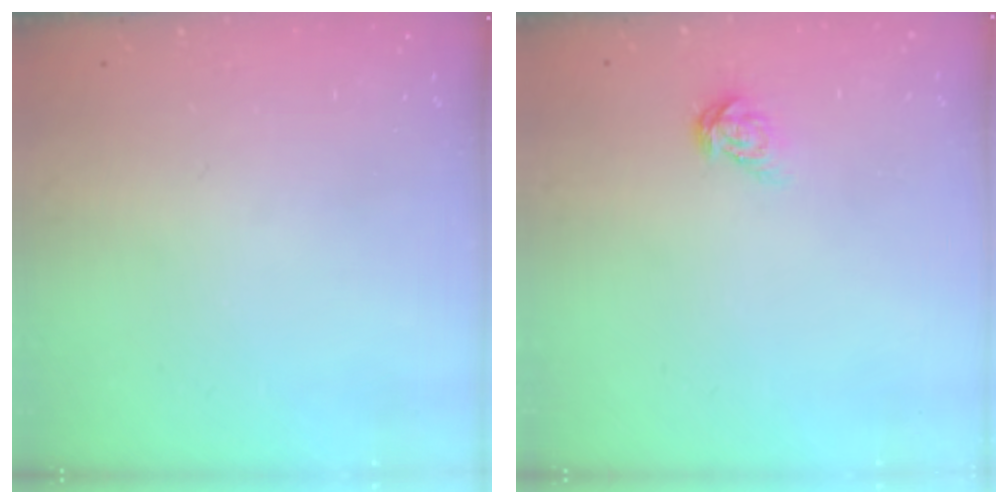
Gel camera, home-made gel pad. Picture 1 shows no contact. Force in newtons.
{"total": 6.4, "press": 6.4, "slide": 0.5}